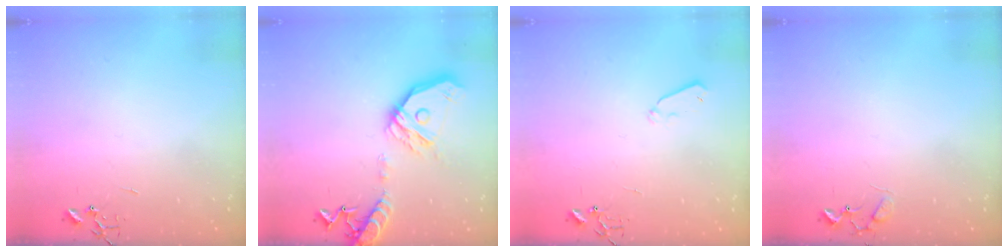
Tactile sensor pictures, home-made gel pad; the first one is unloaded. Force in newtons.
{"total": 17.9, "press": 17.7, "slide": 2.6}
{"total": 4.2, "press": 4.2, "slide": 0.7}
{"total": 6.2, "press": 6.2, "slide": 0.4}